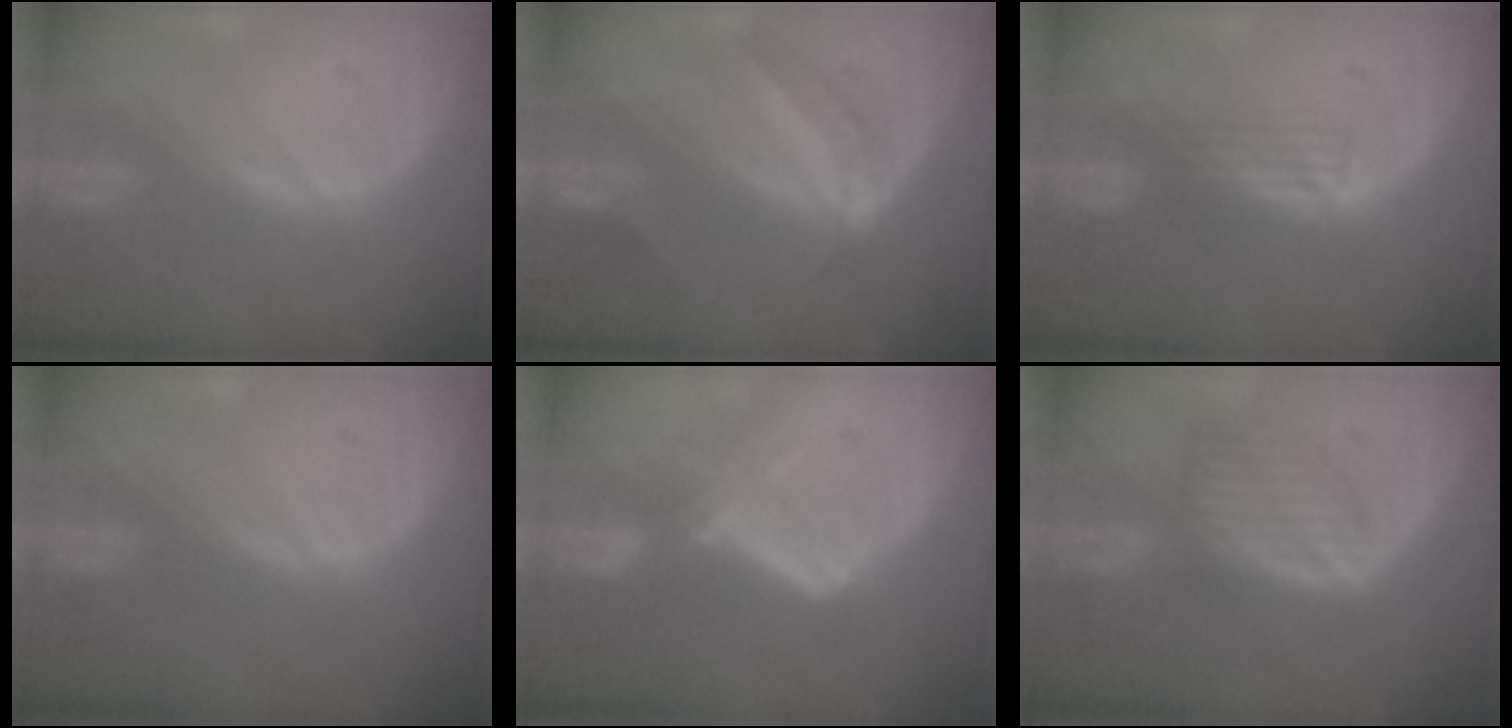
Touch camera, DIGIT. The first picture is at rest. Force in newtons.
{"total": 5.9, "press": 4.9, "slide": 3.3}
{"total": 2.5, "press": 2.2, "slide": 1.3}
{"total": 0.0}
{"total": 5.8, "press": 5.2, "slide": 2.5}
{"total": 6.6, "press": 6.1, "slide": 2.5}